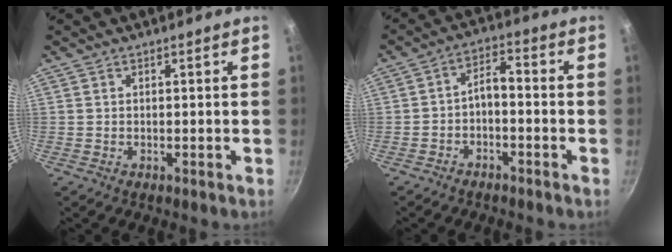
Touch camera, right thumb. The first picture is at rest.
{"total": 4.5, "force": [-2.2, 2.2, 3.3], "torque": [-0.054, 0.042, -0.037]}